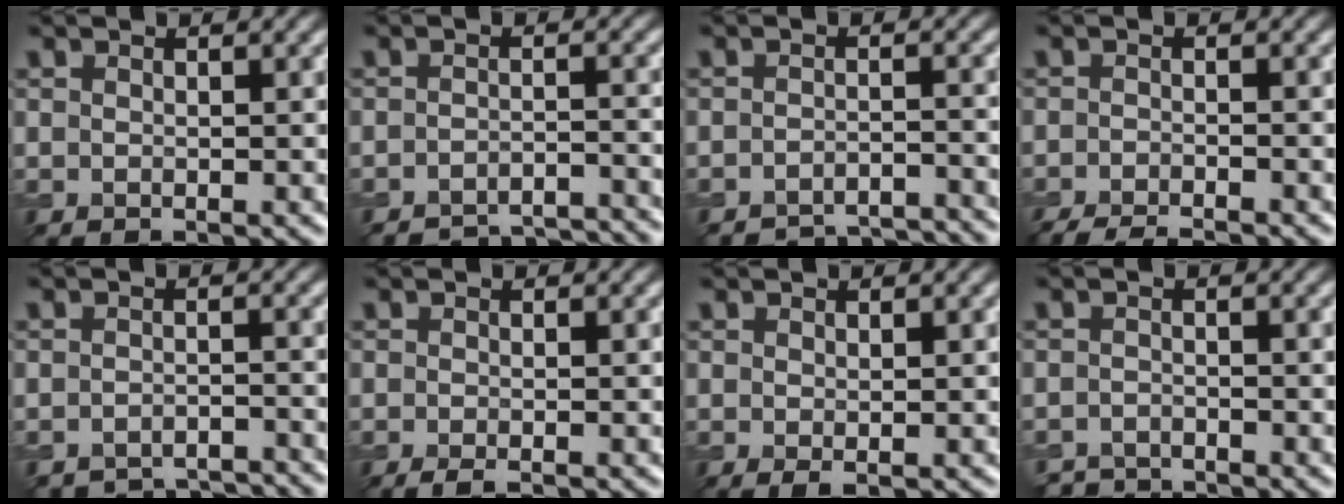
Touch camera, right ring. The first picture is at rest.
{"total": 6.5, "force": [-6.3, 1.2, 1.2], "torque": [-0.013, -0.004, -0.081]}
{"total": 5.7, "force": [-5.6, 0.9, 0.9], "torque": [-0.009, -0.004, -0.075]}
{"total": 3.7, "force": [-3.3, 0.4, 1.5], "torque": [-0.027, -0.007, -0.060]}
{"total": 4.6, "force": [-4.5, 0.7, 0.2], "torque": [-0.002, -0.004, -0.062]}
{"total": 1.4, "force": [-0.9, 0.3, 1.0], "torque": [-0.013, -0.005, -0.018]}
{"total": 0.6, "force": [0.0, 0.1, 0.5], "torque": [-0.010, -0.004, -0.001]}
{"total": 2.1, "force": [-2.1, 0.4, 0.1], "torque": [0.002, -0.001, -0.041]}